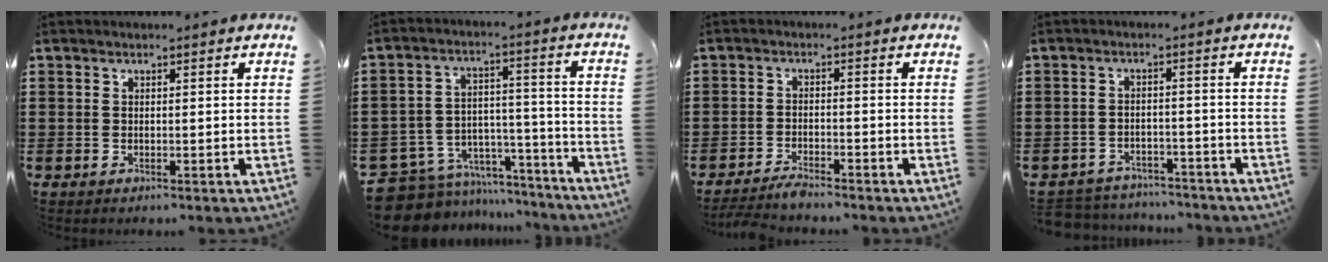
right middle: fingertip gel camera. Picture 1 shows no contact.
{"total": 7.9, "force": [-7.1, 3.4, 1.2], "torque": [-0.043, 0.007, -0.139]}
{"total": 2.5, "force": [-2.4, 0.0, 0.7], "torque": [-0.022, -0.001, -0.050]}
{"total": 3.6, "force": [-3.6, 0.5, -0.1], "torque": [-0.006, -0.001, -0.076]}